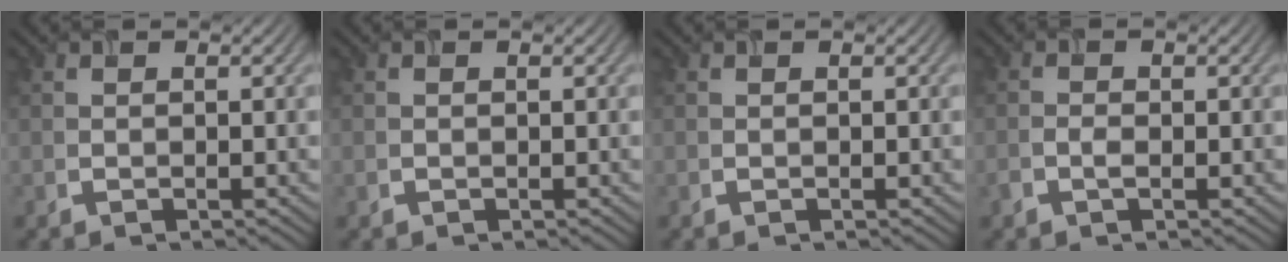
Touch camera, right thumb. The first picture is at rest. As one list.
[{"total": 0.0}, {"total": 0.0}, {"total": 1.4, "force": [-0.7, 0.7, 1.0], "torque": [-0.021, 0.000, -0.016]}]